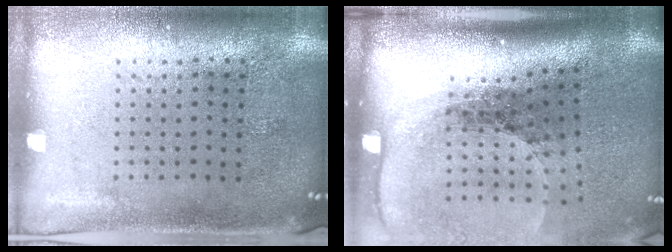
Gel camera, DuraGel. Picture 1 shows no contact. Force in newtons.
{"total": 2.6, "press": 1.9, "slide": 1.8}